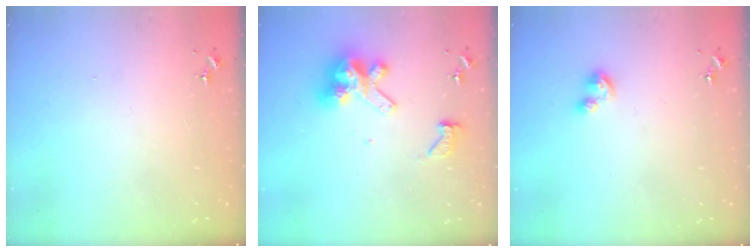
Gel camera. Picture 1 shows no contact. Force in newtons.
{"total": 14.1, "press": 14.0, "slide": 1.4}
{"total": 5.1, "press": 5.1, "slide": 0.6}